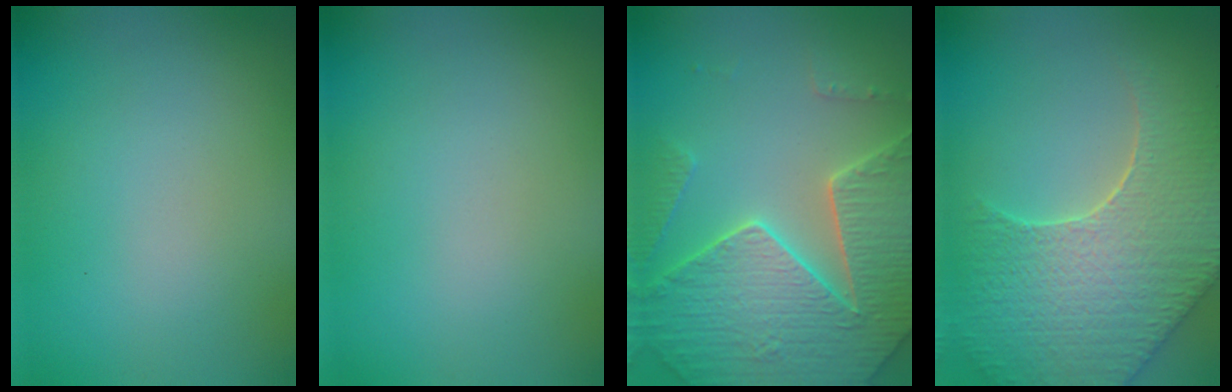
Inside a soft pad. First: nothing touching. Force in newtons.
{"total": 0.0}
{"total": 7.5, "press": 7.2, "slide": 2.1}
{"total": 9.0, "press": 6.4, "slide": 6.4}